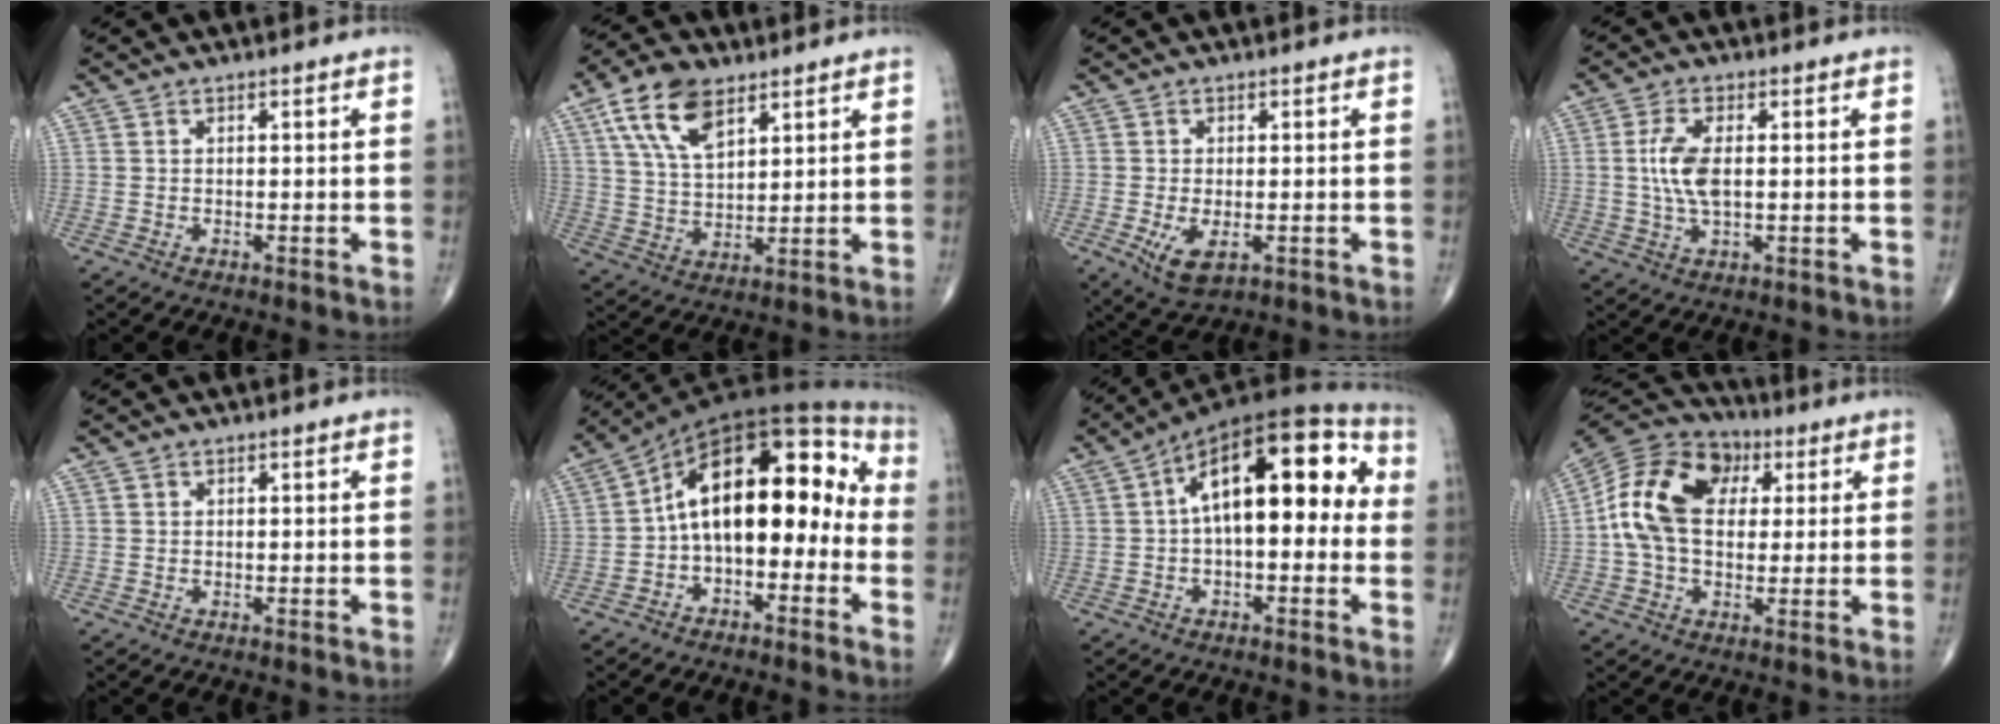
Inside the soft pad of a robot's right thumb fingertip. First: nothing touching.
{"total": 11.7, "force": [6.1, 6.1, 7.9], "torque": [-0.133, -0.018, 0.117]}
{"total": 5.0, "force": [-1.5, 2.5, 4.1], "torque": [-0.078, -0.011, -0.019]}
{"total": 6.9, "force": [0.6, 2.9, 6.2], "torque": [-0.133, -0.004, 0.010]}
{"total": 0.0}
{"total": 17.5, "force": [-1.6, 10.0, 14.2], "torque": [-0.187, 0.070, -0.036]}
{"total": 19.4, "force": [2.5, 9.1, 17.0], "torque": [-0.236, 0.046, 0.024]}
{"total": 16.2, "force": [2.8, 11.2, 11.4], "torque": [-0.202, 0.023, 0.041]}